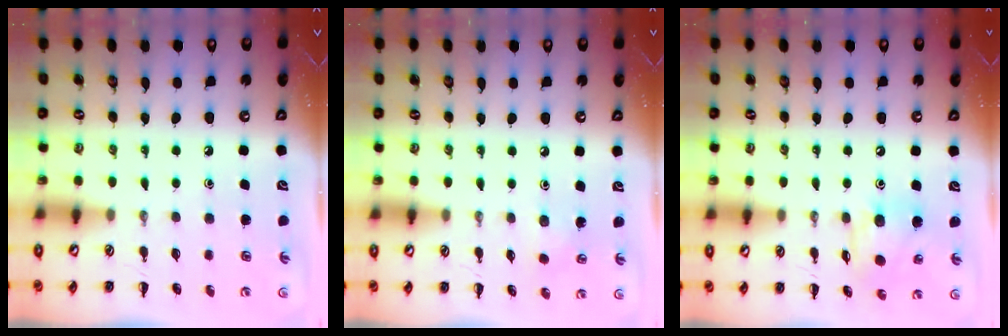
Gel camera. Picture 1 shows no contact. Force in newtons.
{"total": 2.6, "press": 2.4, "slide": 0.9}
{"total": 11.0, "press": 10.7, "slide": 2.3}